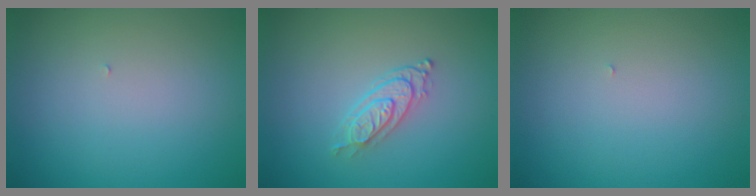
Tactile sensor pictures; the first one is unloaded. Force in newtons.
{"total": 2.5, "press": 2.0, "slide": 1.5}
{"total": 0.0}